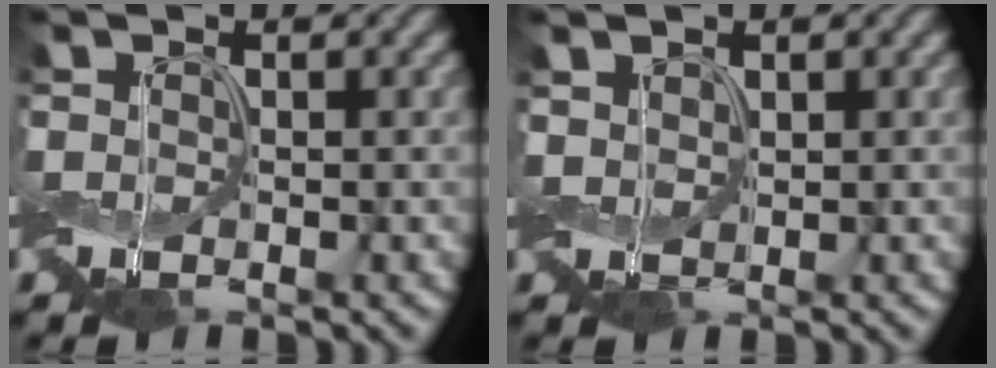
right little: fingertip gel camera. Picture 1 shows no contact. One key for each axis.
{"total": 1.2, "fx": 0.4, "fy": 0.9, "fz": 0.6, "tx": -0.018, "ty": 0.001, "tz": 0.005}